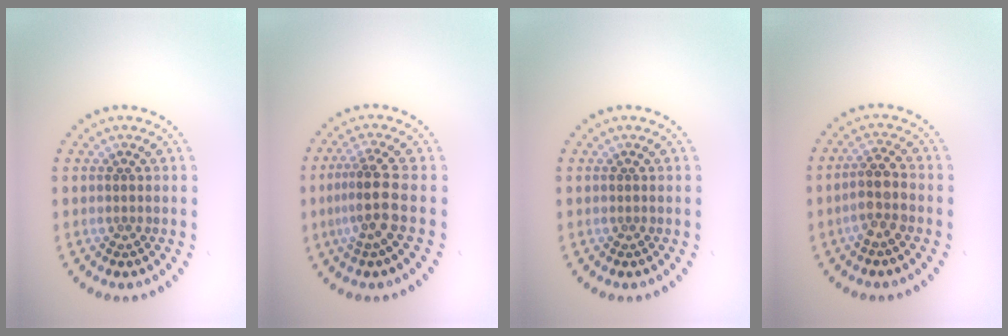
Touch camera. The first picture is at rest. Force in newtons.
{"total": 3.2, "press": 2.5, "slide": 2.0}
{"total": 0.0}
{"total": 2.5, "press": 2.2, "slide": 1.2}